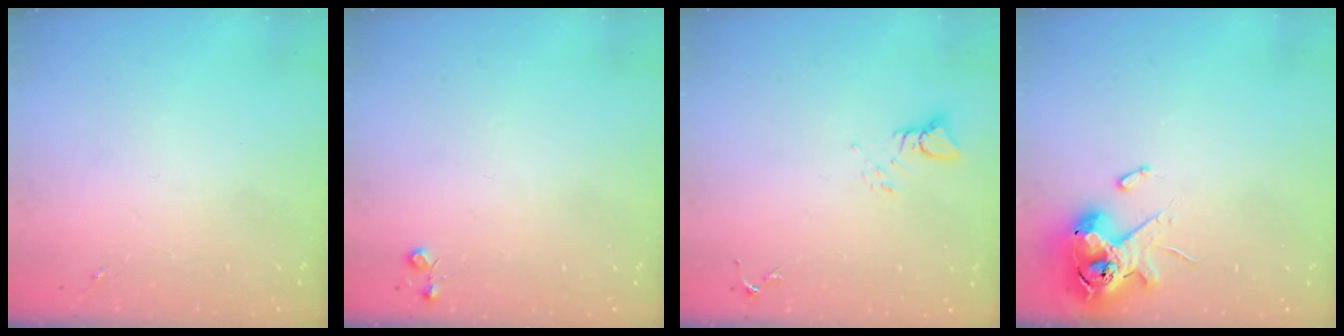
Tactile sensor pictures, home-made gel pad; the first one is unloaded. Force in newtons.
{"total": 3.7, "press": 3.7, "slide": 0.5}
{"total": 3.9, "press": 3.9, "slide": 0.2}
{"total": 12.1, "press": 11.9, "slide": 1.9}